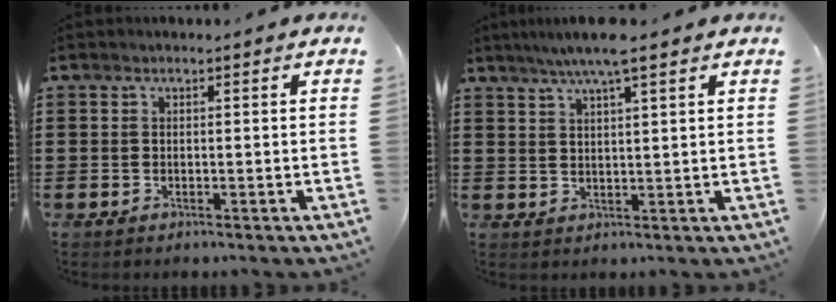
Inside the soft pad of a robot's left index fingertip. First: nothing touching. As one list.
[{"total": 5.4, "force": [4.1, 0.2, 3.6], "torque": [-0.078, -0.001, 0.073]}]